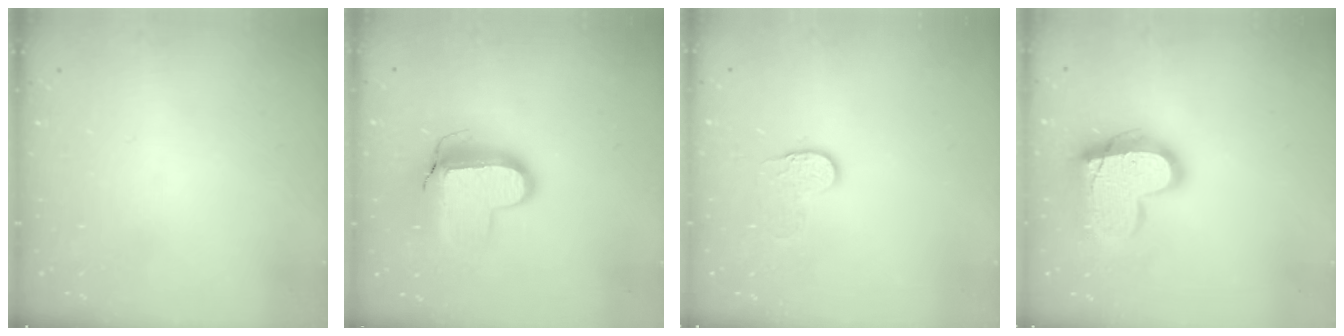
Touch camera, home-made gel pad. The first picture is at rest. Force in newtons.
{"total": 13.3, "press": 13.3, "slide": 1.0}
{"total": 6.2, "press": 6.2, "slide": 0.4}
{"total": 17.2, "press": 17.2, "slide": 1.3}